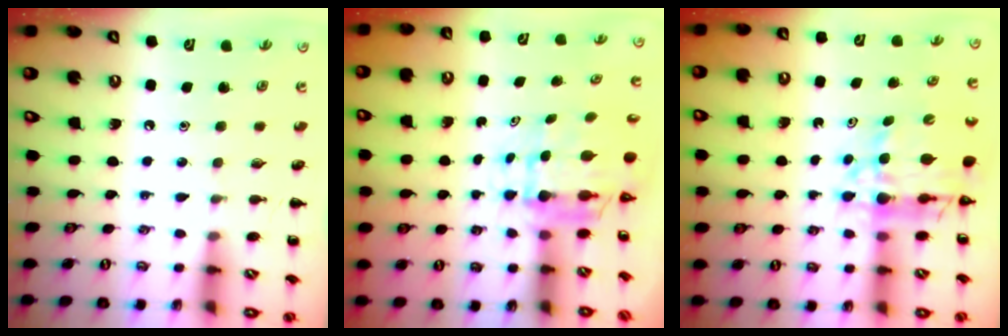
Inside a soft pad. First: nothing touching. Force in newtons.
{"total": 5.7, "press": 5.4, "slide": 1.9}
{"total": 10.2, "press": 9.6, "slide": 3.5}